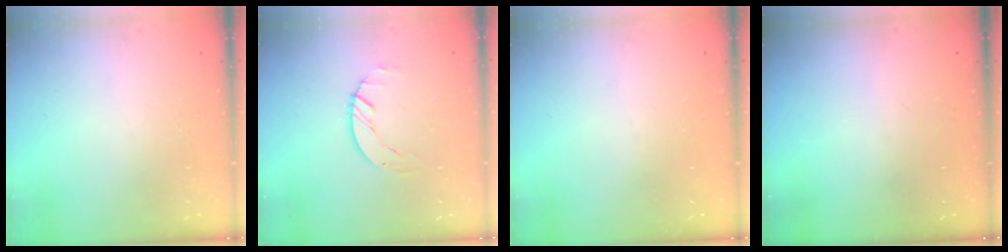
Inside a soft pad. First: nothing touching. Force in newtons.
{"total": 0.7, "press": 0.7, "slide": 0.2}
{"total": 0.0}
{"total": 0.0}